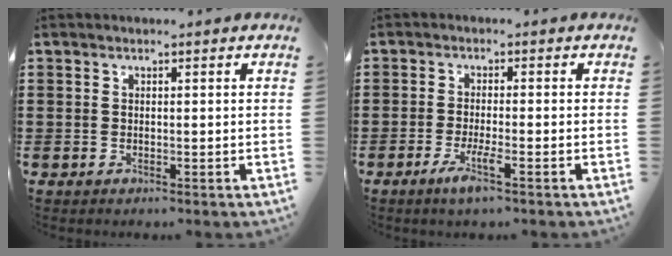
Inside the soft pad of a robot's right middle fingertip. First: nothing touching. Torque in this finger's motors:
{"motor_torque": [0.96, -0.57, 0.28, 0.07]}